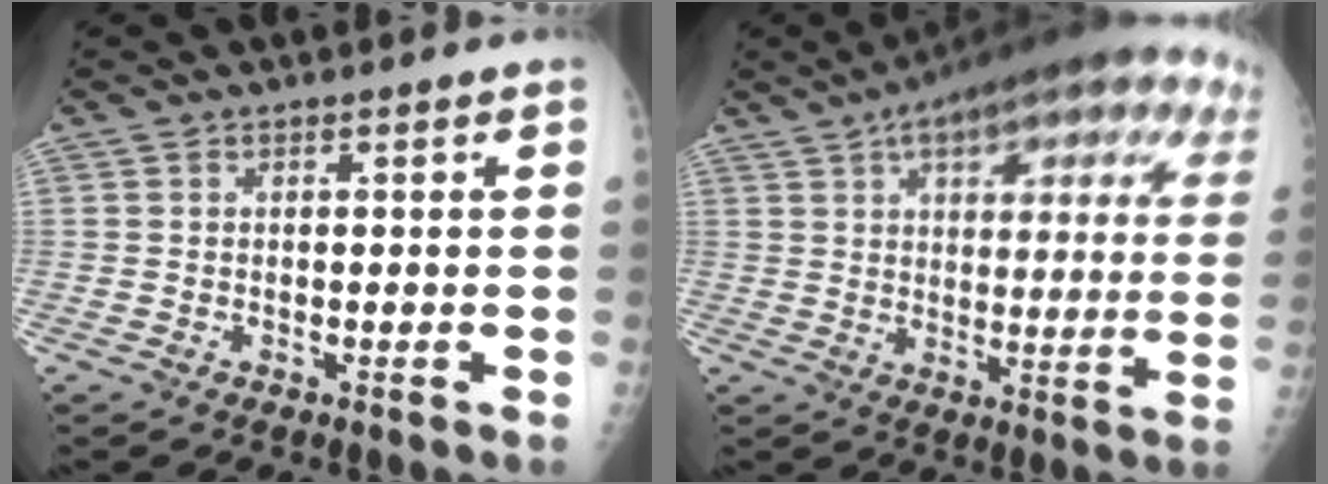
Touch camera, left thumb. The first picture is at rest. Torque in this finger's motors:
{"motor_torque": [0.02, 1.80, 1.94, -0.82, 0.24]}